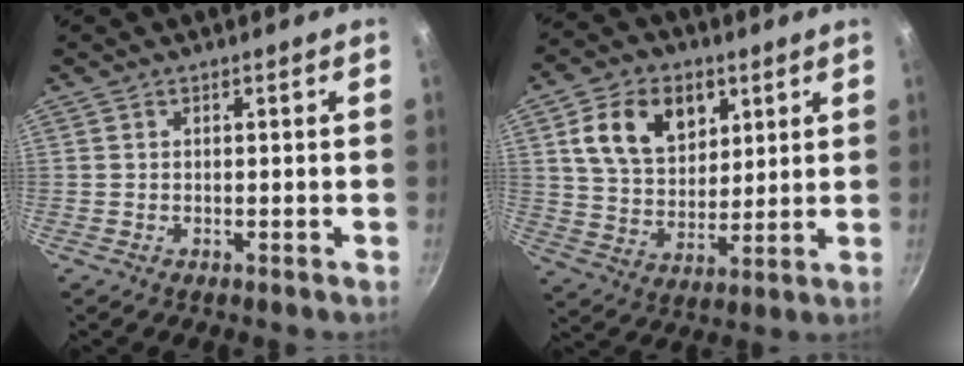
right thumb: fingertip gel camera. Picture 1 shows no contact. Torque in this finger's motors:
{"motor_torque": [0.18, 0.29, 0.08, 0.23, 0.31]}